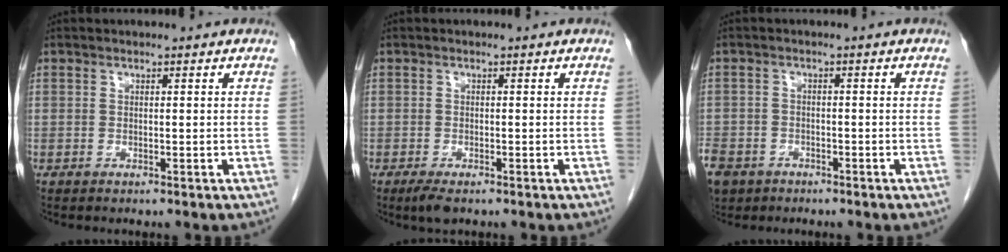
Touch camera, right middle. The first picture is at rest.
{"total": 2.5, "force": [-1.7, 0.9, 1.7], "torque": [-0.035, -0.005, -0.025]}
{"total": 11.2, "force": [-6.5, 8.2, 4.1], "torque": [-0.131, -0.011, -0.101]}